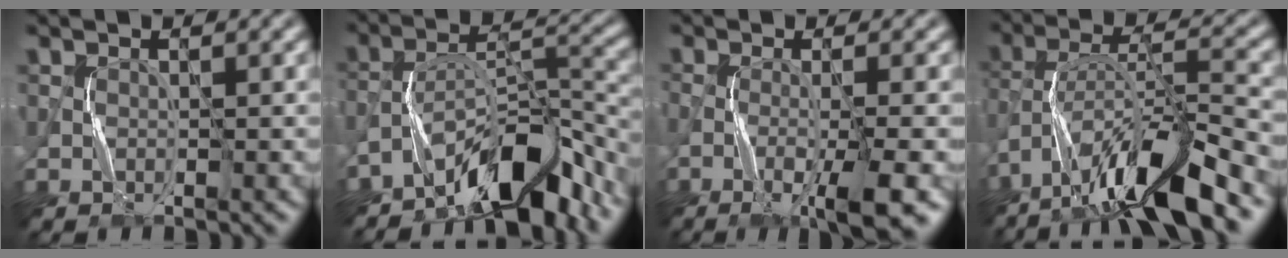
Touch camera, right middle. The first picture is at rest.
{"total": 9.0, "force": [-6.7, 2.8, 5.4], "torque": [-0.082, 0.009, -0.122]}
{"total": 6.8, "force": [-3.0, 1.5, 5.9], "torque": [-0.089, -0.008, -0.052]}
{"total": 12.0, "force": [-8.5, 2.3, 8.1], "torque": [-0.139, 0.022, -0.152]}